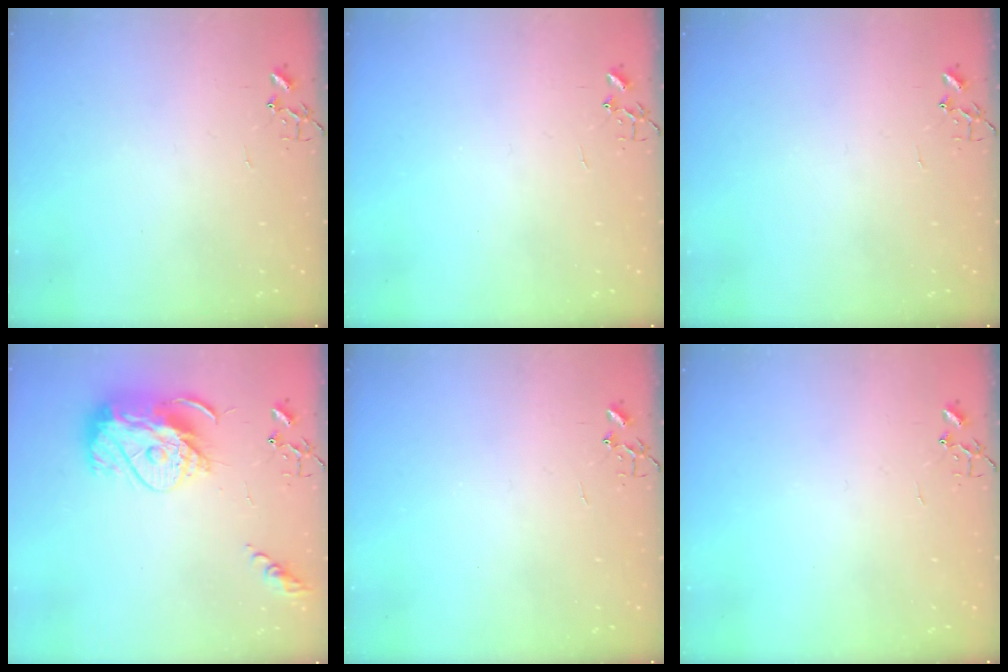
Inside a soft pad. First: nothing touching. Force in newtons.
{"total": 0.0}
{"total": 0.0}
{"total": 15.7, "press": 15.6, "slide": 1.6}
{"total": 0.0}
{"total": 0.0}